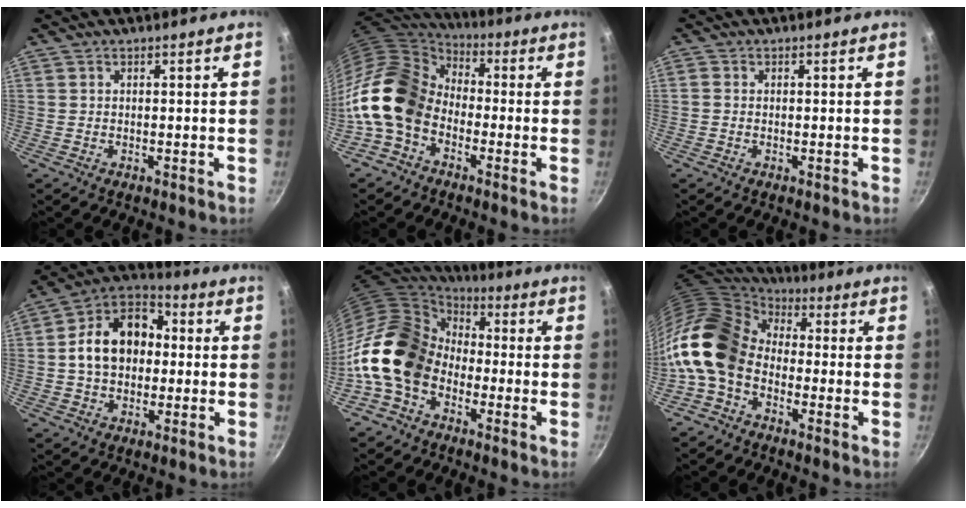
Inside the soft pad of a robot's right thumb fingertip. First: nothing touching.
{"total": 16.2, "force": [-4.0, 11.8, 10.4], "torque": [-0.171, 0.052, -0.103]}
{"total": 0.7, "force": [-0.2, 0.6, 0.3], "torque": [-0.006, 0.002, -0.007]}
{"total": 15.1, "force": [0.5, 11.3, 10.0], "torque": [-0.135, 0.037, -0.012]}
{"total": 17.2, "force": [-4.1, 12.7, 10.9], "torque": [-0.175, 0.054, -0.101]}
{"total": 16.1, "force": [-2.2, 11.6, 11.0], "torque": [-0.195, 0.042, -0.066]}